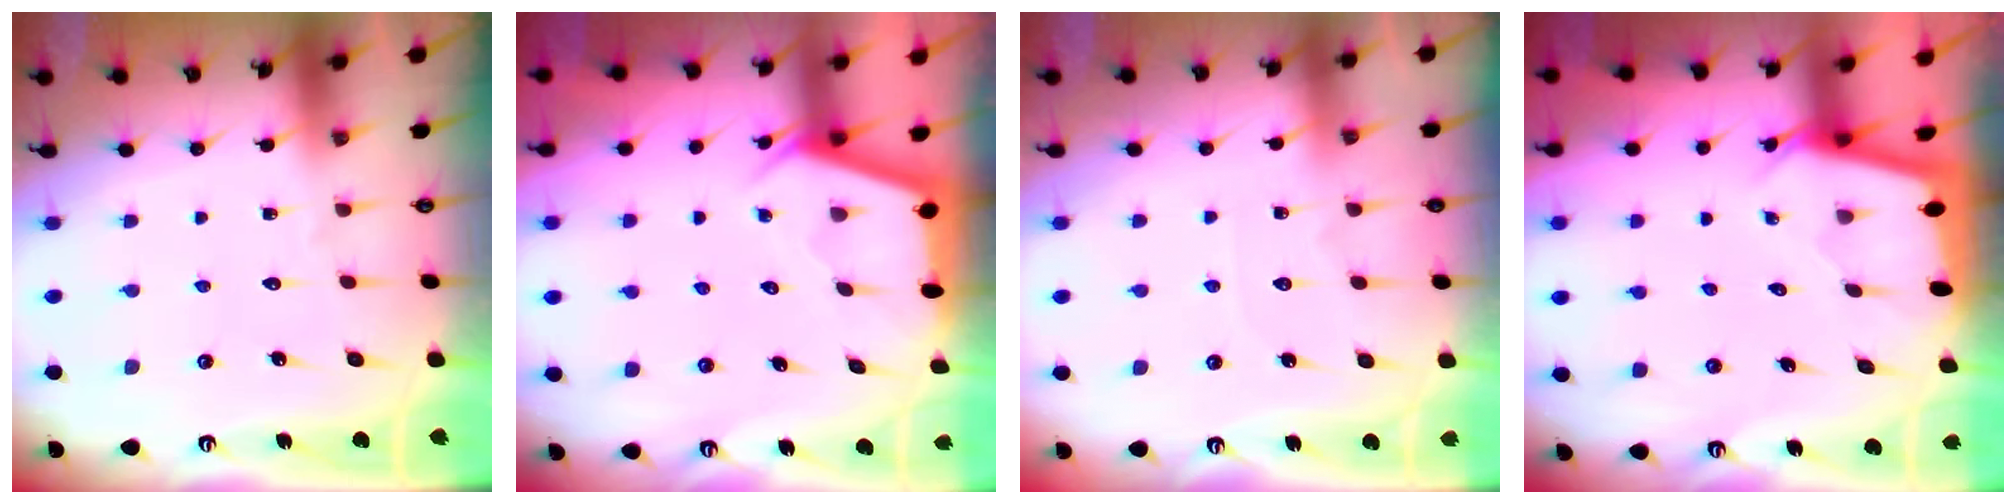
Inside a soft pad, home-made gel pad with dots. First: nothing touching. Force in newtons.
{"total": 2.7, "press": 2.6, "slide": 0.3}
{"total": 4.1, "press": 4.1, "slide": 0.5}
{"total": 2.3, "press": 2.3, "slide": 0.2}